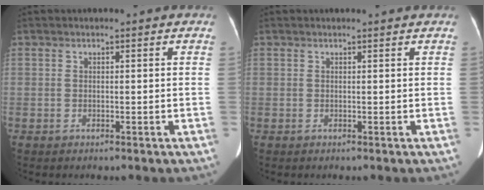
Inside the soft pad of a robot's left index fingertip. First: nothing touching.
{"total": 1.4, "force": [1.4, 0.0, 0.2], "torque": [-0.011, 0.008, 0.016]}